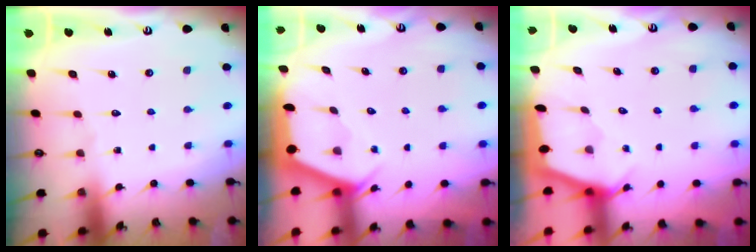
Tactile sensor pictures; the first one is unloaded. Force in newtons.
{"total": 2.4, "press": 2.3, "slide": 0.3}
{"total": 2.2, "press": 2.2, "slide": 0.3}